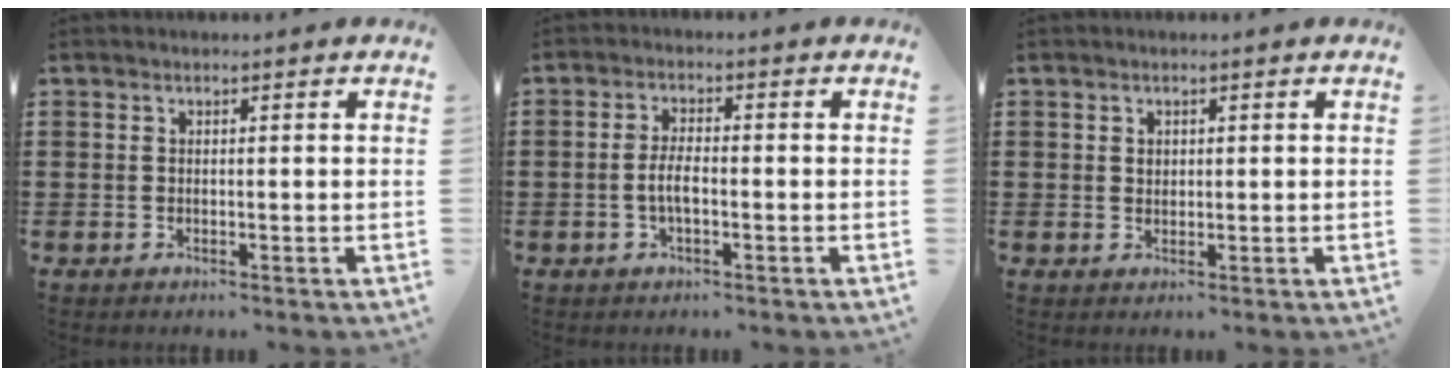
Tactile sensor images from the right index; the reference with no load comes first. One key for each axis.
{"total": 3.2, "fx": -0.8, "fy": 1.0, "fz": 2.9, "tx": -0.074, "ty": -0.004, "tz": -0.022}
{"total": 0.9, "fx": 0.4, "fy": 0.7, "fz": 0.4, "tx": -0.009, "ty": 0.004, "tz": 0.009}